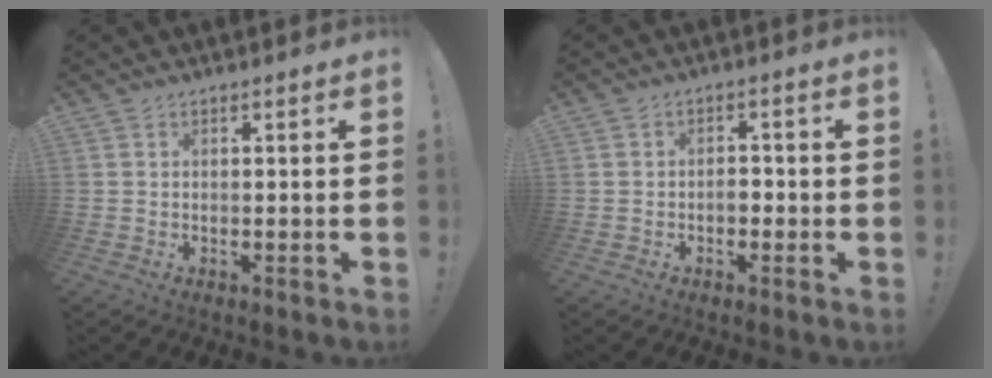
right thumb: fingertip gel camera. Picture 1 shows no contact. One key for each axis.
{"total": 2.7, "fx": -1.2, "fy": 1.9, "fz": 1.6, "tx": -0.025, "ty": 0.006, "tz": -0.022}